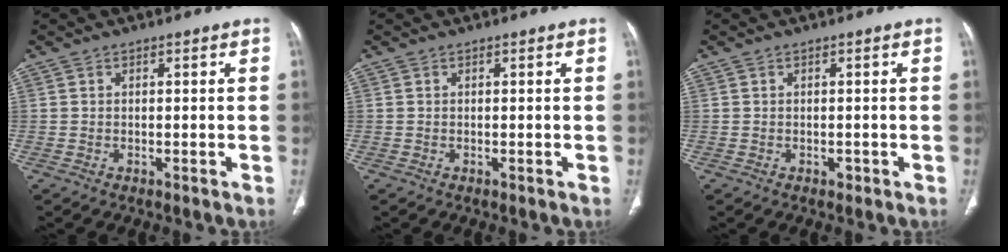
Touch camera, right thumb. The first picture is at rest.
{"total": 0.0}
{"total": 0.6, "force": [-0.3, 0.5, 0.3], "torque": [0.002, 0.002, -0.005]}